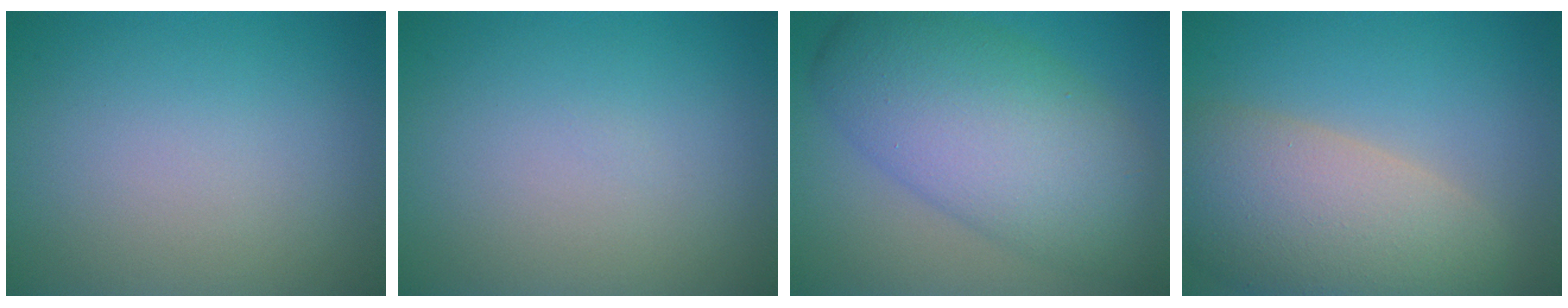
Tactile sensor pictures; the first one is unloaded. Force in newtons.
{"total": 0.0}
{"total": 10.1, "press": 10.1, "slide": 0.5}
{"total": 9.2, "press": 9.1, "slide": 0.9}